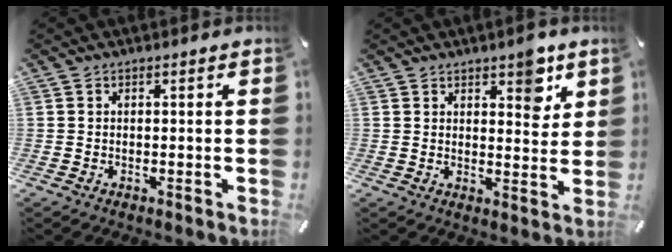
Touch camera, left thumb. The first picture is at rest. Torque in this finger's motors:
{"motor_torque": [1.22, 1.09, 0.61, -0.69, 0.06]}